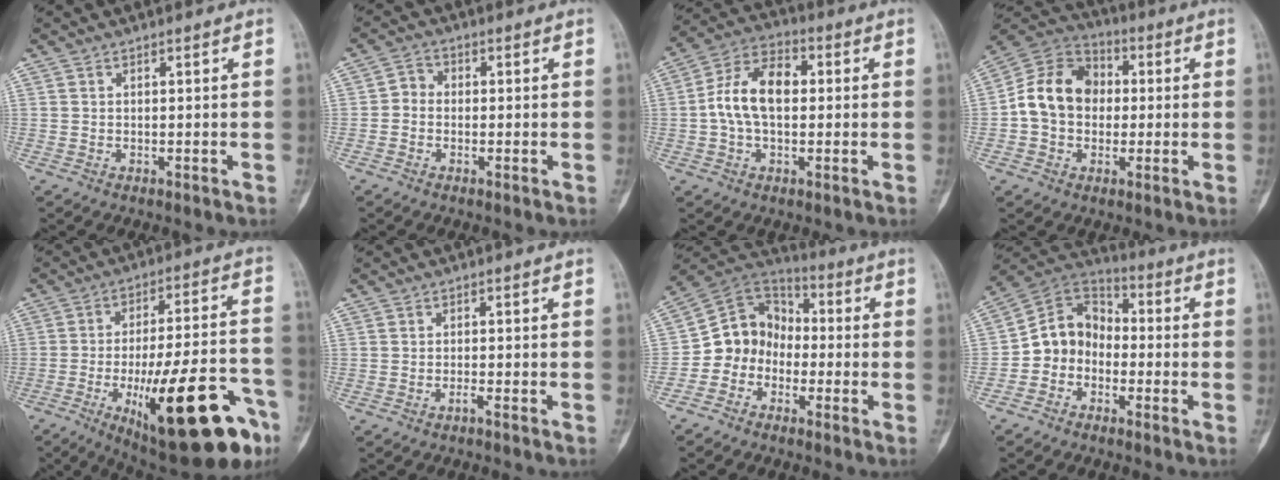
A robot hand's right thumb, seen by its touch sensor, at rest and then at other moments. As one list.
[{"total": 2.7, "force": [-0.6, 2.2, 1.5], "torque": [-0.014, 0.008, -0.028]}, {"total": 11.2, "force": [0.6, 6.9, 8.9], "torque": [-0.162, 0.032, 0.005]}, {"total": 13.1, "force": [0.1, 10.5, 7.7], "torque": [-0.117, 0.034, -0.007]}, {"total": 26.6, "force": [-11.2, 8.2, 22.7], "torque": [-0.297, 0.043, -0.148]}, {"total": 0.7, "force": [-0.5, -0.2, 0.4], "torque": [-0.005, 0.002, -0.010]}, {"total": 9.8, "force": [-3.3, 8.5, 3.6], "torque": [-0.036, 0.070, -0.077]}, {"total": 9.3, "force": [-2.8, 7.8, 4.3], "torque": [-0.055, 0.057, -0.069]}]